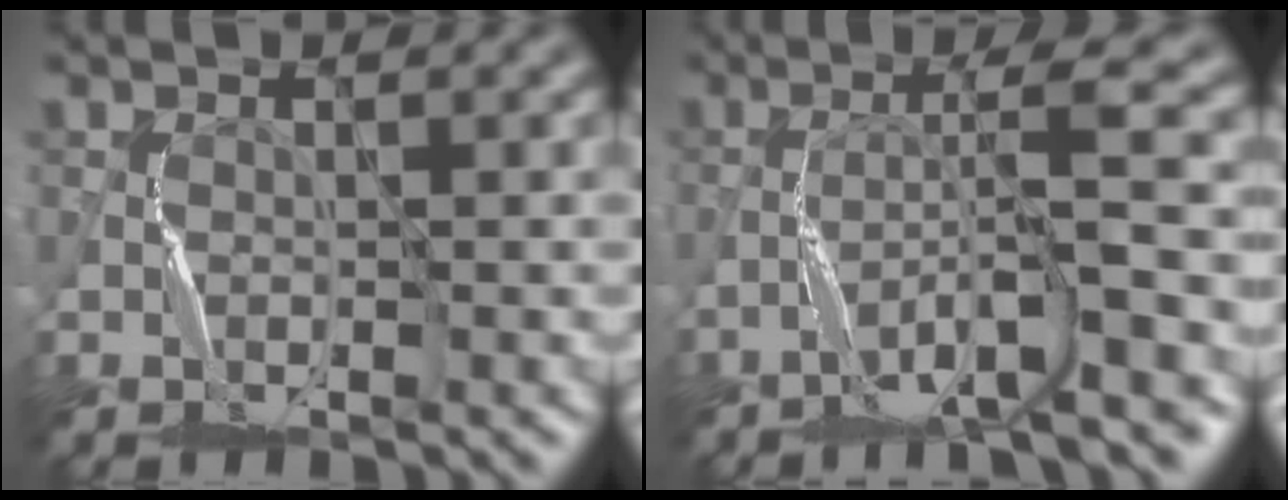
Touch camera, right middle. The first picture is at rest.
{"total": 7.0, "force": [-3.8, 0.1, 5.8], "torque": [-0.098, 0.019, -0.068]}